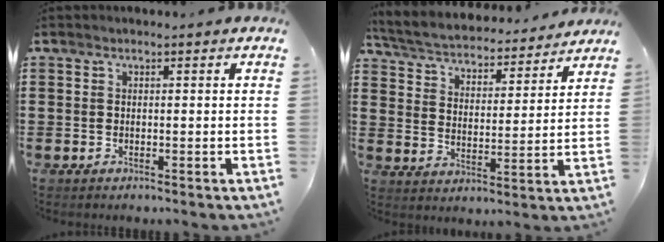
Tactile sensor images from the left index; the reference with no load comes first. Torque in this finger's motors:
{"motor_torque": [1.08, 0.84, 0.32, 0.13]}